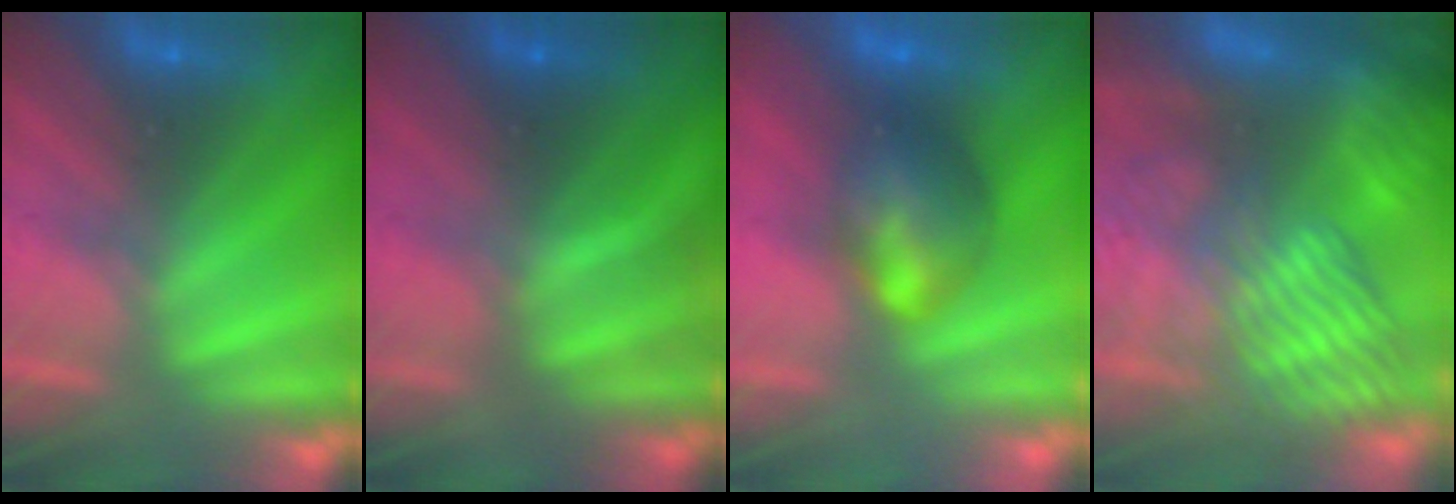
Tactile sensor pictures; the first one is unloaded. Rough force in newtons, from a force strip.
{"total": 1.3}
{"total": 7.0}
{"total": 6.1}